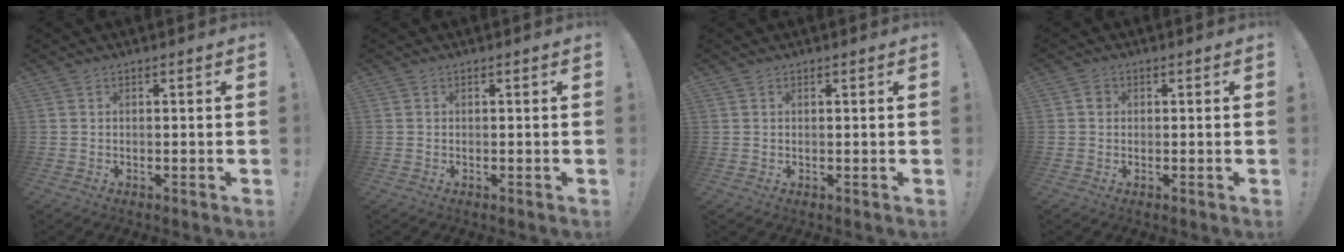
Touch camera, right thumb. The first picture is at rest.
{"total": 0.0}
{"total": 1.1, "force": [0.6, 1.0, -0.1], "torque": [0.005, -0.004, 0.011]}
{"total": 1.7, "force": [0.0, 1.5, 0.8], "torque": [-0.007, 0.002, -0.001]}